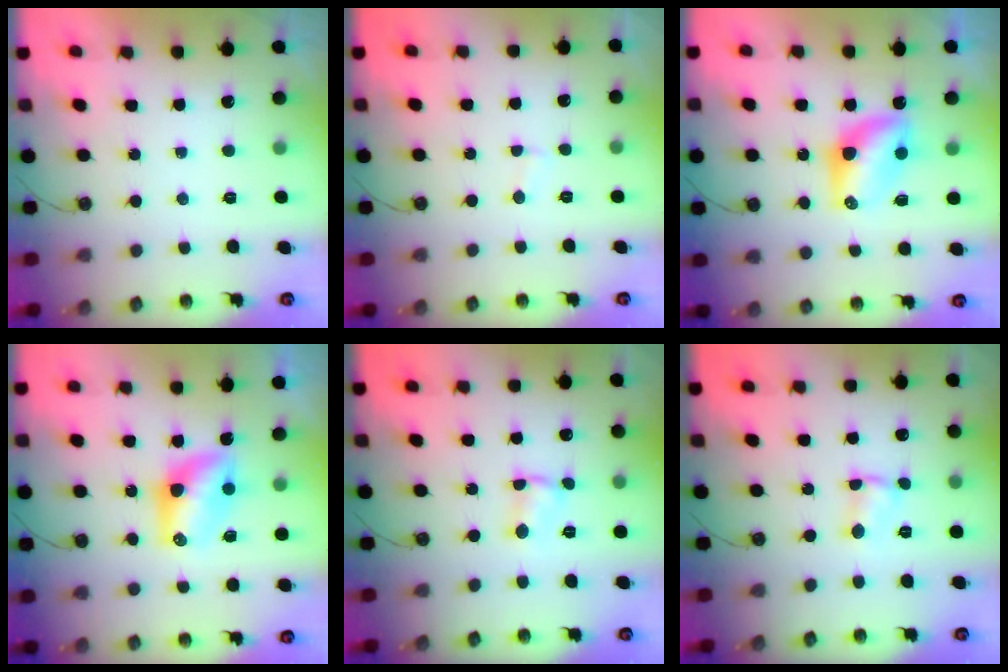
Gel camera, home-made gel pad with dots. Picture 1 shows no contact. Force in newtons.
{"total": 2.0, "press": 2.0, "slide": 0.2}
{"total": 8.0, "press": 8.0, "slide": 0.4}
{"total": 9.1, "press": 8.6, "slide": 2.9}
{"total": 2.6, "press": 2.6, "slide": 0.3}
{"total": 2.6, "press": 2.6, "slide": 0.3}